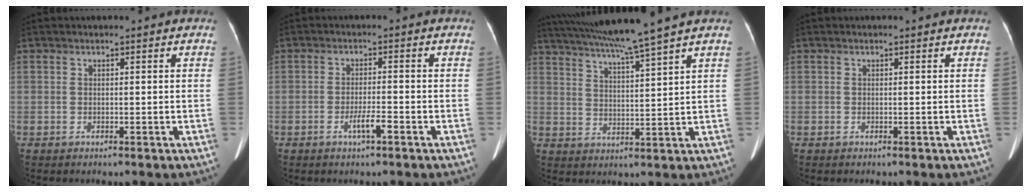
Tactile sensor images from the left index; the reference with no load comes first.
{"total": 2.9, "force": [-1.6, 0.2, 2.4], "torque": [-0.043, -0.001, -0.033]}
{"total": 11.8, "force": [9.9, -2.3, 6.0], "torque": [-0.105, 0.000, 0.161]}
{"total": 0.0}